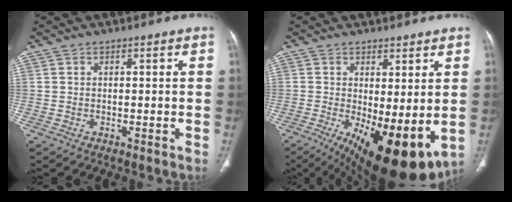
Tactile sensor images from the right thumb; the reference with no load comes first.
{"total": 15.1, "force": [-2.9, 5.6, 13.7], "torque": [-0.209, -0.029, -0.023]}